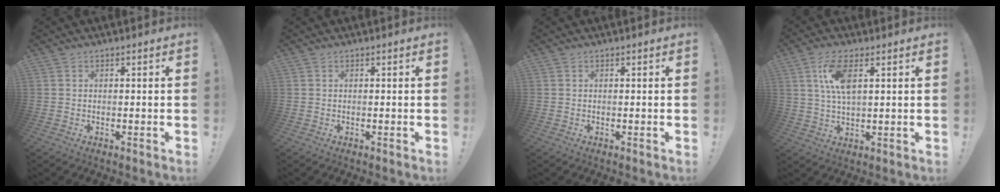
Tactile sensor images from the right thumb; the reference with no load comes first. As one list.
[{"total": 0.0}, {"total": 0.0}, {"total": 9.1, "force": [3.3, 3.4, 7.8], "torque": [-0.151, -0.003, 0.060]}]